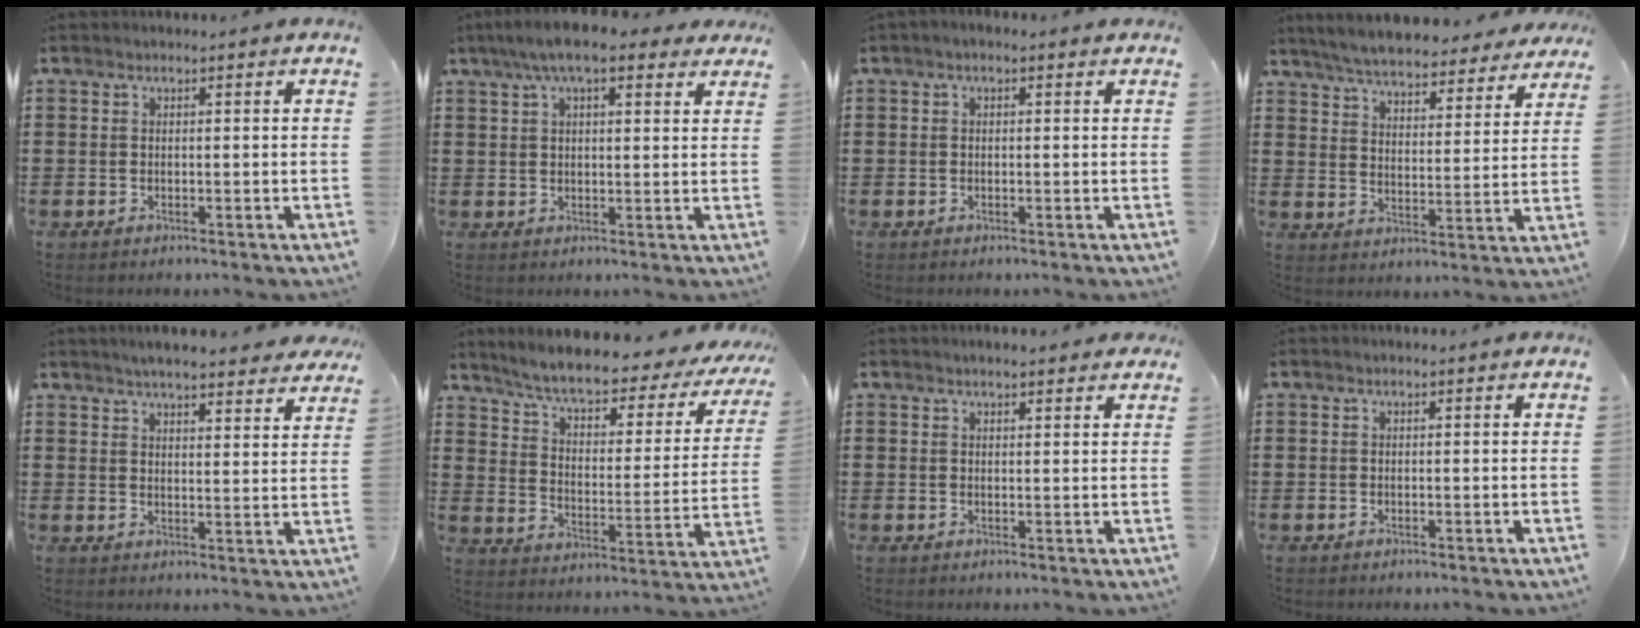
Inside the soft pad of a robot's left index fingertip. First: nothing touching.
{"total": 7.2, "force": [5.0, 2.0, 4.8], "torque": [-0.096, 0.002, 0.087]}
{"total": 0.7, "force": [-0.2, 0.4, 0.5], "torque": [-0.011, 0.002, -0.004]}
{"total": 5.7, "force": [5.6, 0.1, 1.0], "torque": [-0.049, -0.034, 0.099]}
{"total": 4.8, "force": [4.7, 0.1, 1.3], "torque": [-0.042, -0.016, 0.084]}
{"total": 6.0, "force": [5.0, 0.6, 3.2], "torque": [-0.084, -0.033, 0.078]}
{"total": 1.6, "force": [1.4, 0.2, 0.6], "torque": [-0.014, 0.004, 0.027]}
{"total": 0.0}